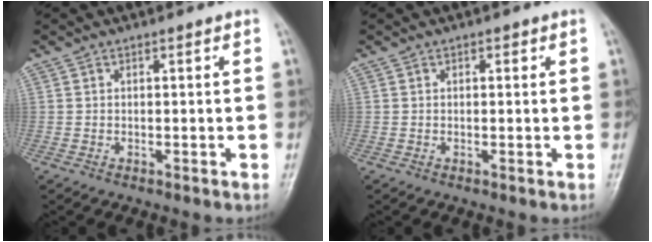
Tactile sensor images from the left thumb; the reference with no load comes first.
{"total": 0.6, "force": [0.3, 0.4, 0.3], "torque": [0.001, 0.000, 0.002]}